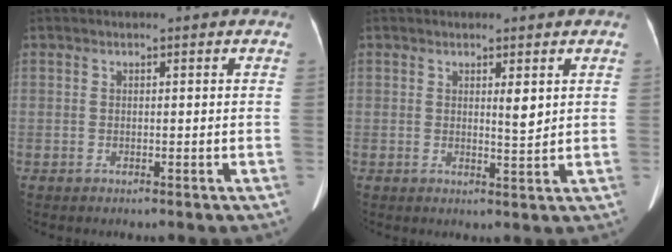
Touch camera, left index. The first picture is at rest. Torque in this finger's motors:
{"motor_torque": [0.56, -0.24, 0.17, 0.05]}